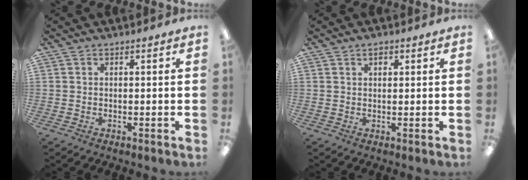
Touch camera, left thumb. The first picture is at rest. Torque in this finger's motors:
{"motor_torque": [-0.14, -0.06, -0.05, 0.03, -0.04]}